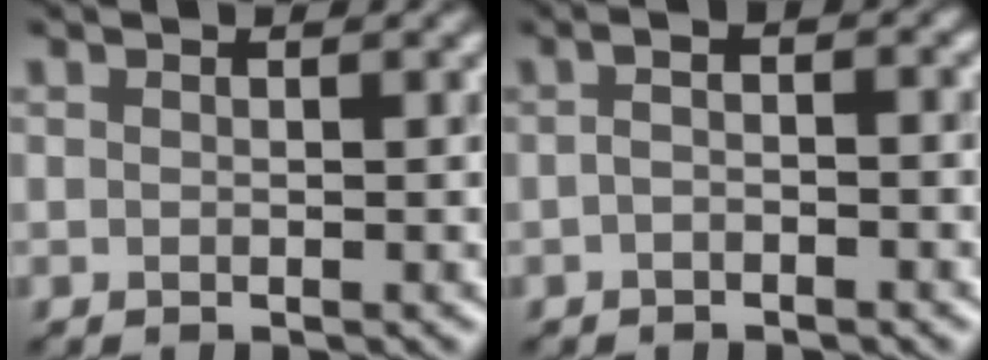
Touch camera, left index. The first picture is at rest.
{"total": 1.6, "force": [-0.5, 0.5, 1.4], "torque": [-0.028, 0.001, -0.015]}